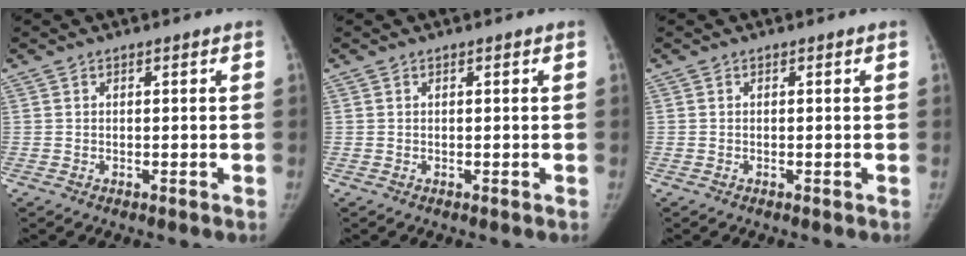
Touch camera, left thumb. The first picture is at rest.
{"total": 0.0}
{"total": 0.0}